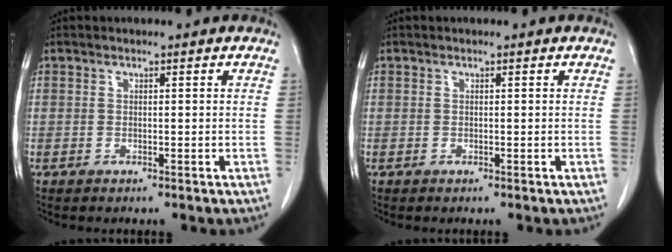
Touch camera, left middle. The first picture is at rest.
{"total": 0.0}